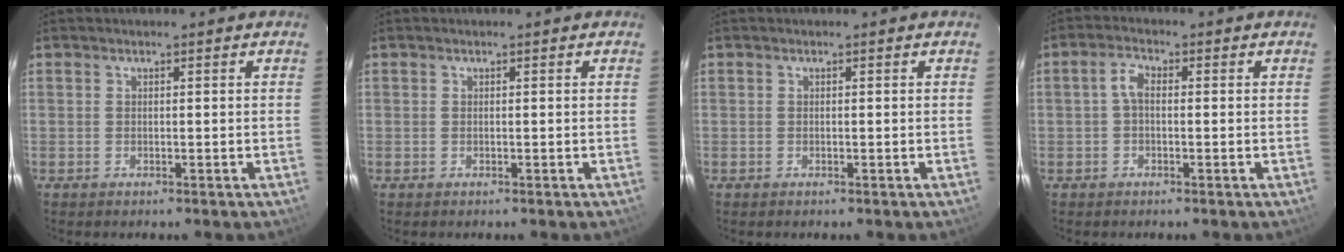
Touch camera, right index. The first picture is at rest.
{"total": 0.0}
{"total": 0.0}
{"total": 2.7, "force": [-0.2, 1.5, 2.2], "torque": [-0.046, 0.010, -0.005]}